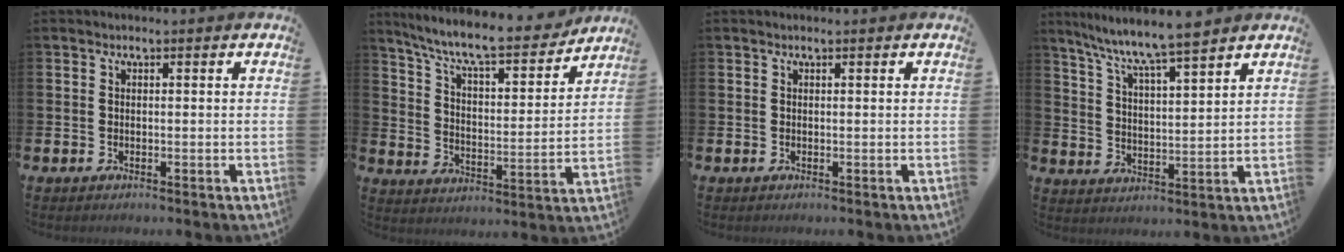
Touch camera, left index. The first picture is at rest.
{"total": 9.5, "force": [8.6, 1.4, 3.7], "torque": [-0.100, -0.062, 0.144]}
{"total": 0.0}
{"total": 7.9, "force": [7.3, 0.0, 2.8], "torque": [-0.082, -0.043, 0.128]}